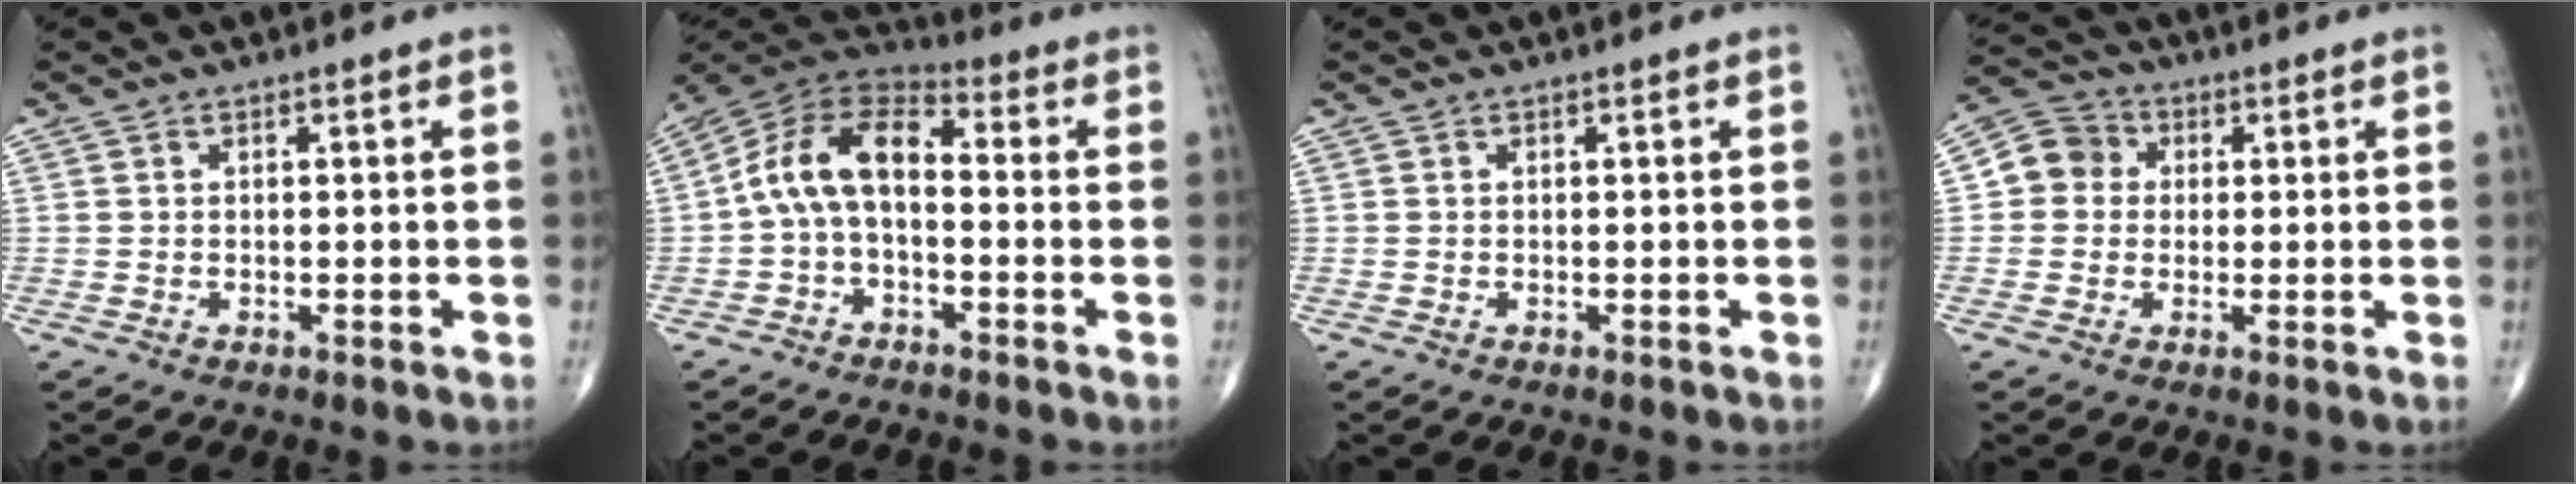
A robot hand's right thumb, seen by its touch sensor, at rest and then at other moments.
{"total": 11.3, "force": [-0.9, 6.6, 9.2], "torque": [-0.162, 0.039, -0.031]}
{"total": 0.0}
{"total": 6.5, "force": [0.7, 6.0, 2.4], "torque": [-0.025, 0.016, -0.001]}